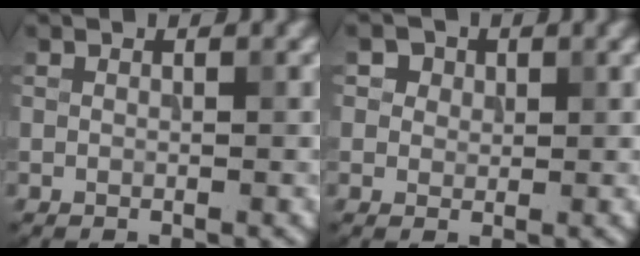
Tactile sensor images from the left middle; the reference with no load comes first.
{"total": 3.3, "force": [1.9, 2.4, 1.3], "torque": [-0.026, 0.006, 0.020]}